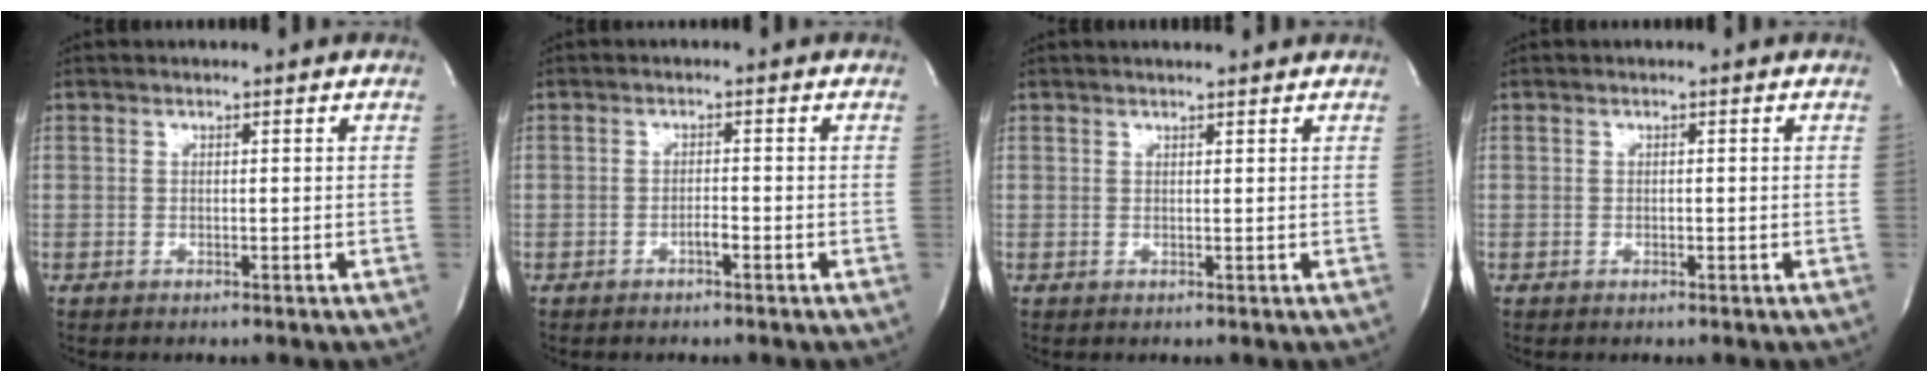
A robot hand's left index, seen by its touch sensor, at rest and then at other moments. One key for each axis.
{"total": 1.2, "fx": -0.9, "fy": 0.1, "fz": 0.8, "tx": -0.018, "ty": -0.002, "tz": -0.017}
{"total": 3.2, "fx": 2.9, "fy": 0.3, "fz": 1.5, "tx": -0.025, "ty": 0.014, "tz": 0.038}
{"total": 0.0}